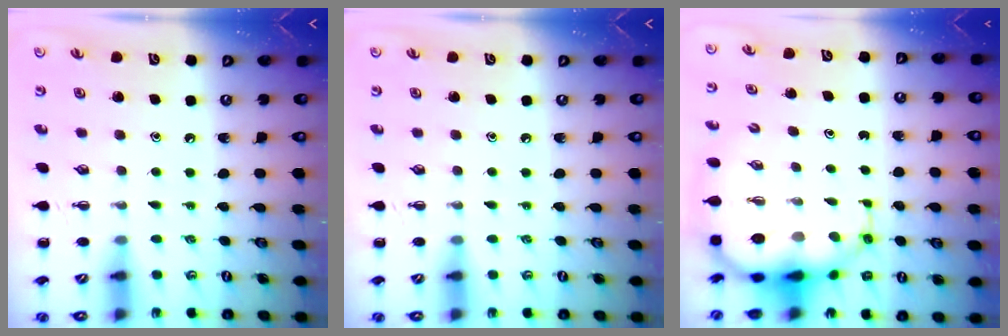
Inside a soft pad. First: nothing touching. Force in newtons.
{"total": 0.0}
{"total": 8.6, "press": 8.3, "slide": 2.4}